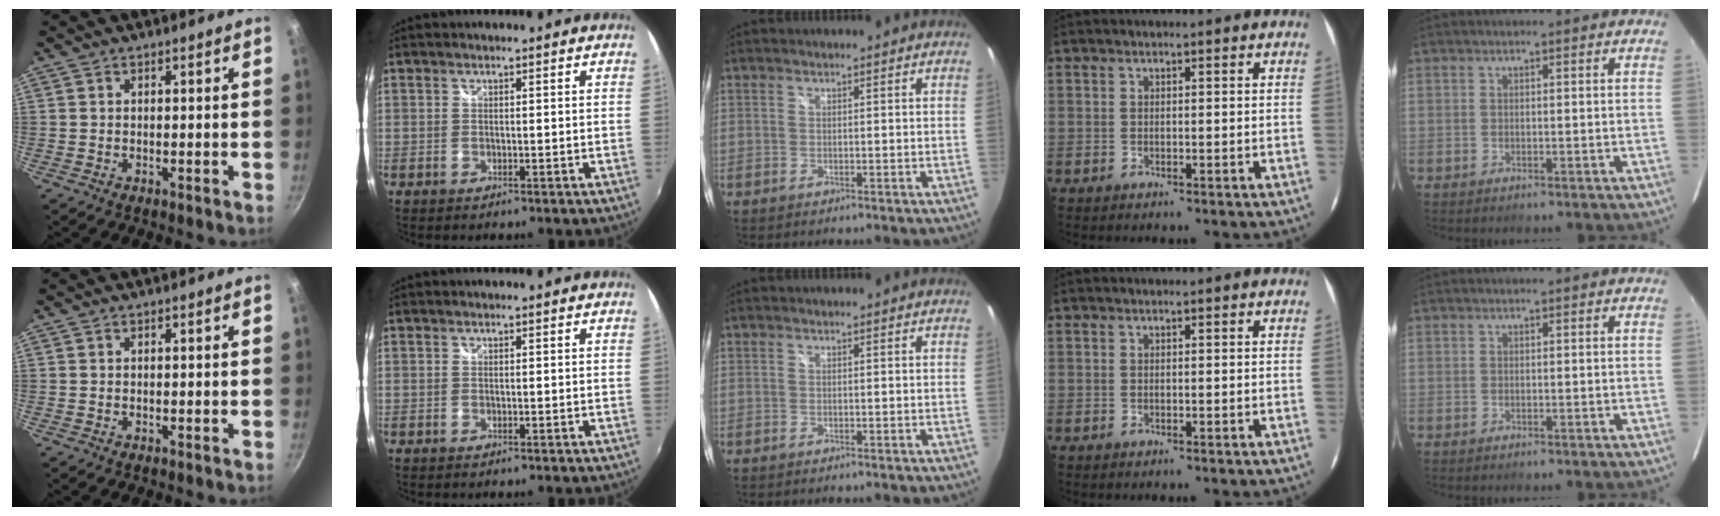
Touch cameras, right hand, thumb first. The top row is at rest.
{}